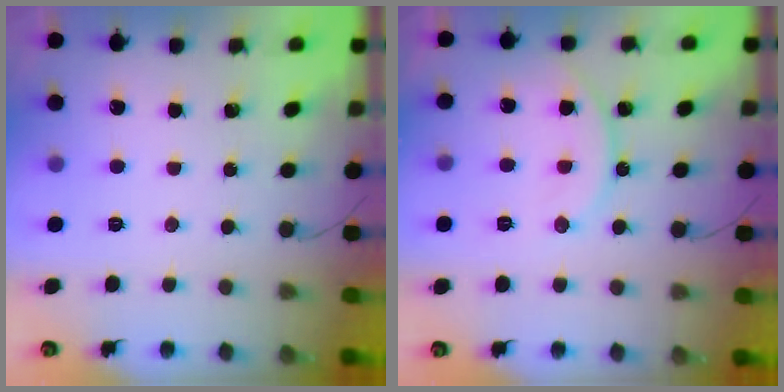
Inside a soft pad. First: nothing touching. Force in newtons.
{"total": 11.7, "press": 11.5, "slide": 2.4}